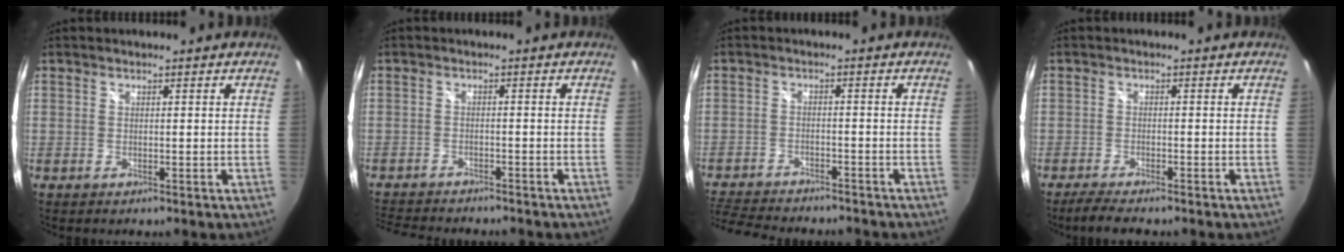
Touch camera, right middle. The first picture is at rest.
{"total": 9.1, "force": [-8.4, 2.3, 2.8], "torque": [-0.079, -0.010, -0.133]}
{"total": 14.0, "force": [-12.3, 4.0, 5.5], "torque": [-0.137, -0.017, -0.191]}
{"total": 4.3, "force": [-3.8, 0.7, 2.0], "torque": [-0.055, -0.011, -0.066]}